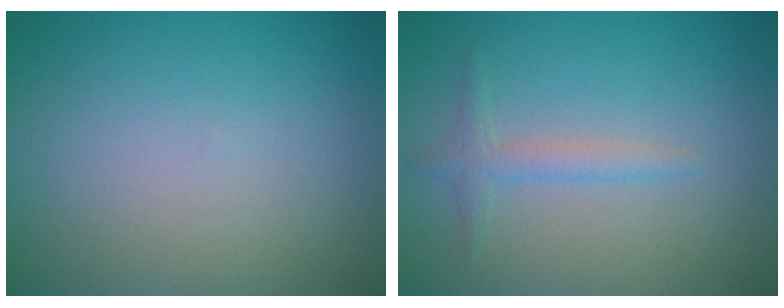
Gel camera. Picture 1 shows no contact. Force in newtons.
{"total": 1.7, "press": 1.7, "slide": 0.1}